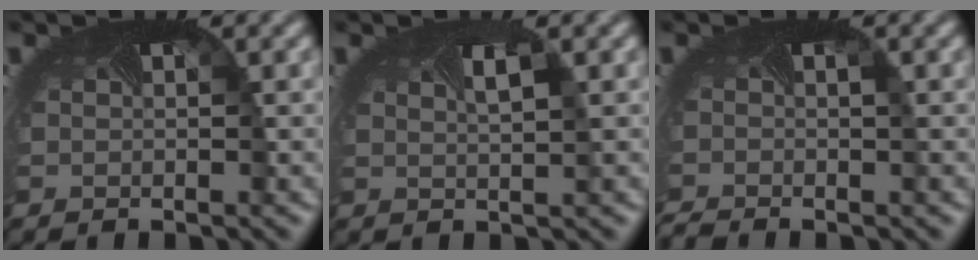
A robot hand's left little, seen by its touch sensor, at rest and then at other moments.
{"total": 1.2, "force": [0.5, 0.0, 1.1], "torque": [-0.013, 0.002, 0.009]}
{"total": 2.0, "force": [-1.7, 0.2, 1.1], "torque": [-0.018, -0.014, -0.032]}